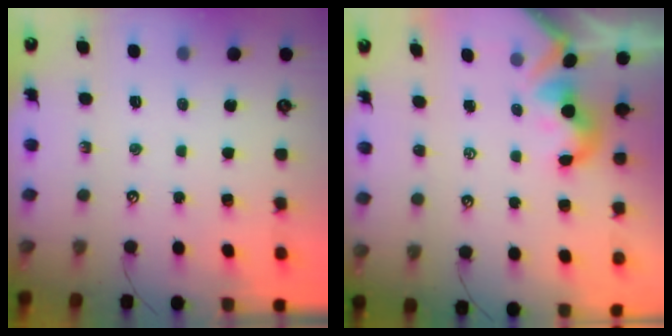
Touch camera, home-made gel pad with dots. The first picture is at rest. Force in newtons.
{"total": 1.6, "press": 1.5, "slide": 0.6}